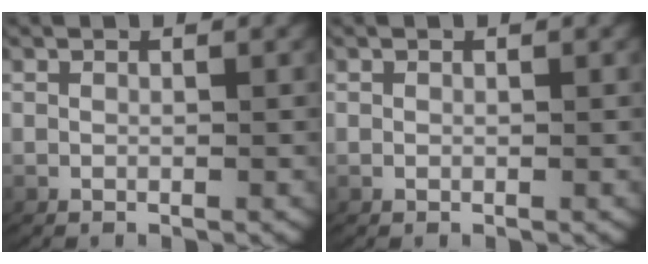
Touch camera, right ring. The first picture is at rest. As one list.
[{"total": 0.0}]